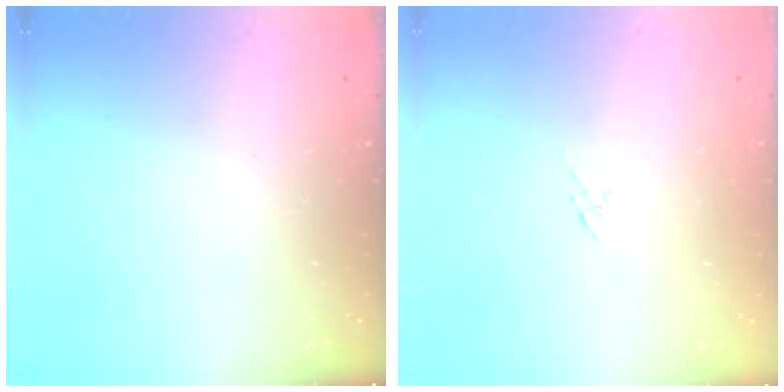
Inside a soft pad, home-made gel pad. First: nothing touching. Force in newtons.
{"total": 2.7, "press": 2.5, "slide": 0.9}